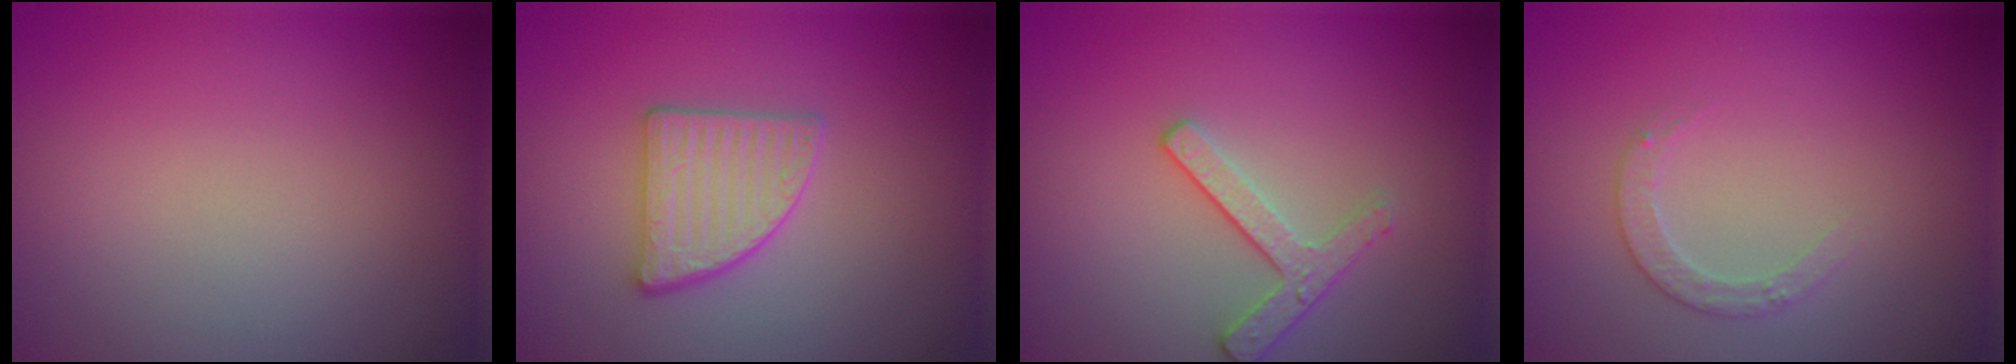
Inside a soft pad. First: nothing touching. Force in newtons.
{"total": 3.5, "press": 3.2, "slide": 1.5}
{"total": 2.4, "press": 2.3, "slide": 0.8}
{"total": 1.8, "press": 1.8, "slide": 0.4}